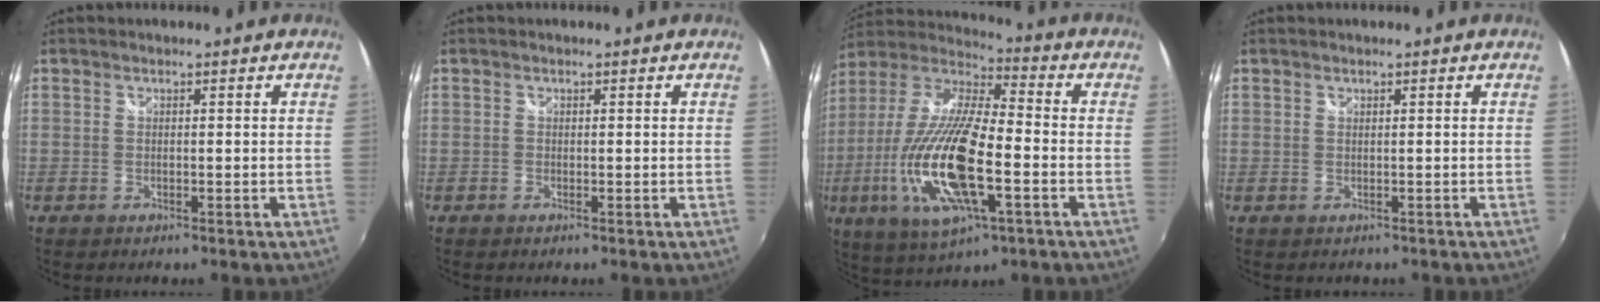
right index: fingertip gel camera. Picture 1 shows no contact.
{"total": 0.0}
{"total": 22.7, "force": [-6.3, 7.1, 20.6], "torque": [-0.417, -0.032, -0.119]}
{"total": 1.0, "force": [-0.1, 1.0, 0.0], "torque": [0.003, 0.000, 0.002]}